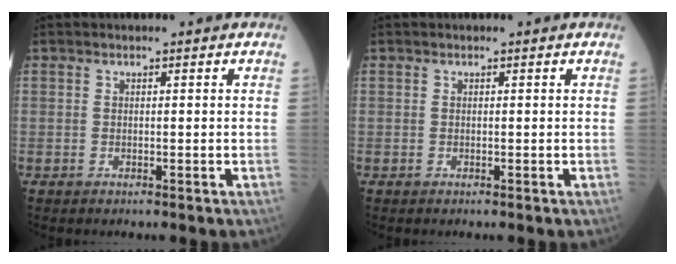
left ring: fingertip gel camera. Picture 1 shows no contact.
{"total": 0.0}